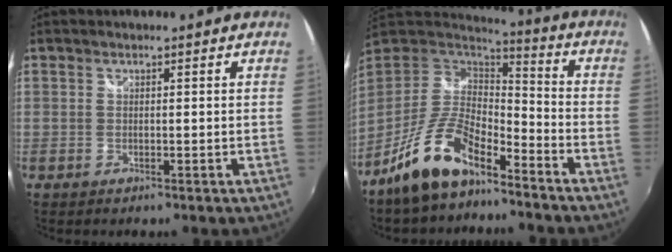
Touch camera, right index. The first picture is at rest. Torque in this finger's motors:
{"motor_torque": [1.07, -1.07, 0.44, 0.17]}